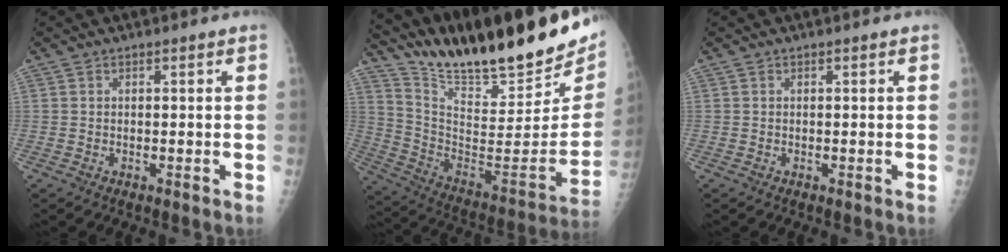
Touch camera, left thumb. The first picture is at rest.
{"total": 29.9, "force": [24.2, 6.7, 16.3], "torque": [-0.234, -0.121, 0.375]}
{"total": 0.0}